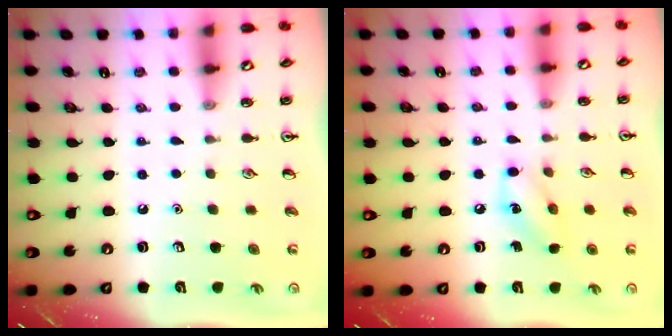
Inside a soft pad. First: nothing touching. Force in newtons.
{"total": 7.2, "press": 7.2, "slide": 0.7}